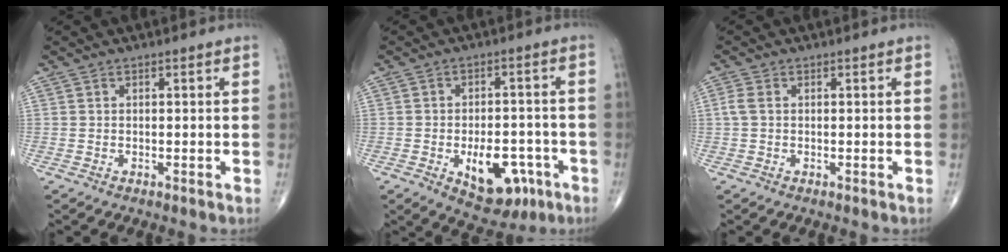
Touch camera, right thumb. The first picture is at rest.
{"total": 11.6, "force": [-4.5, 6.5, 8.5], "torque": [-0.089, 0.023, -0.051]}
{"total": 1.9, "force": [0.2, 1.2, 1.5], "torque": [-0.041, 0.003, 0.002]}